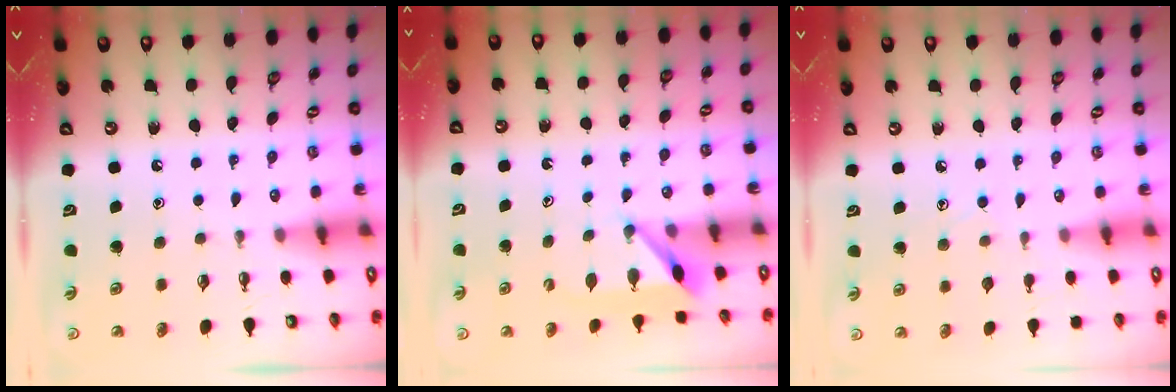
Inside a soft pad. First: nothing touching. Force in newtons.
{"total": 6.5, "press": 6.5, "slide": 0.7}
{"total": 5.5, "press": 5.5, "slide": 0.5}